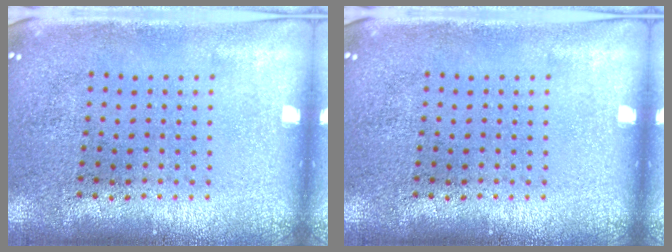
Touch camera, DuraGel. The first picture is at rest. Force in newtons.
{"total": 0.0}